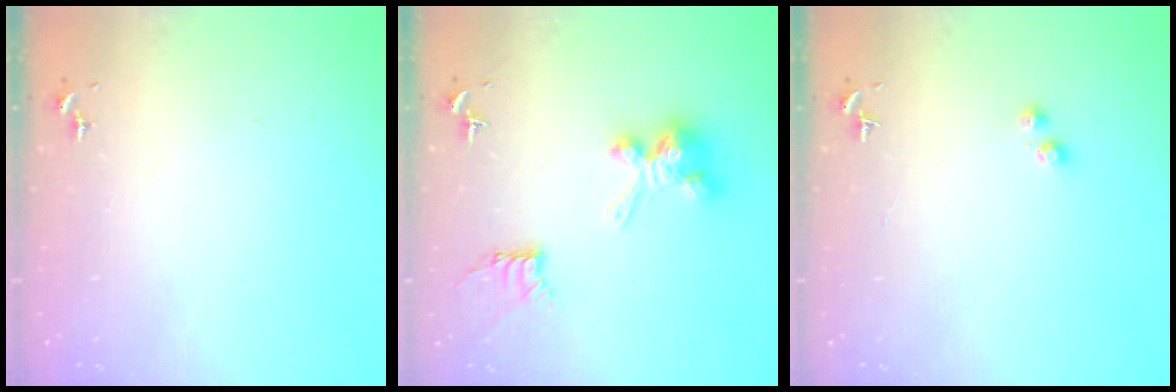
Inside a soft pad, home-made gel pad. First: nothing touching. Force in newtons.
{"total": 11.6, "press": 11.6, "slide": 0.3}
{"total": 2.8, "press": 2.7, "slide": 0.7}